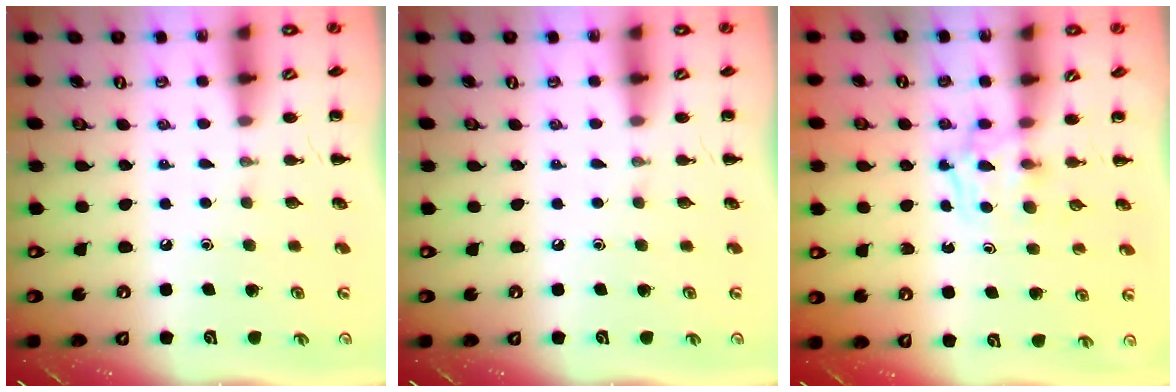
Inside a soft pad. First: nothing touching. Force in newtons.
{"total": 0.0}
{"total": 3.4, "press": 3.2, "slide": 1.3}